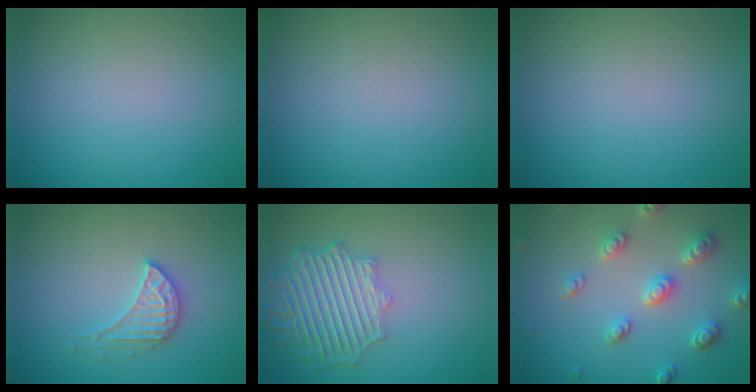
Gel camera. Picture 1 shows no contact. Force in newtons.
{"total": 0.0}
{"total": 0.0}
{"total": 3.0, "press": 2.9, "slide": 0.4}
{"total": 6.3, "press": 5.0, "slide": 3.7}
{"total": 4.4, "press": 3.6, "slide": 2.6}